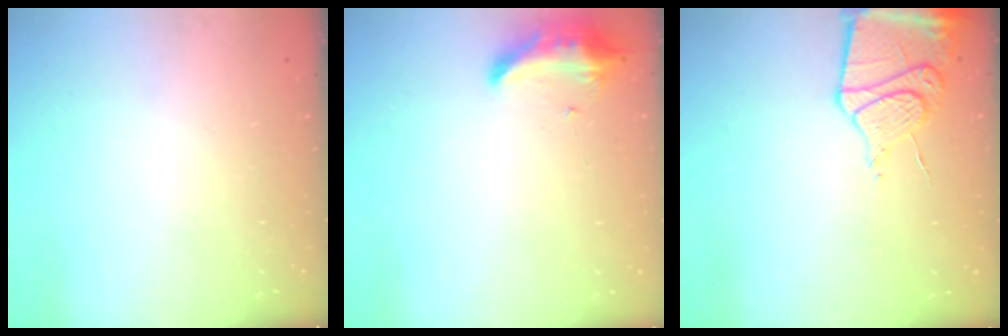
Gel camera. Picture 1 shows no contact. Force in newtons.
{"total": 8.6, "press": 8.6, "slide": 0.3}
{"total": 13.2, "press": 13.1, "slide": 1.7}